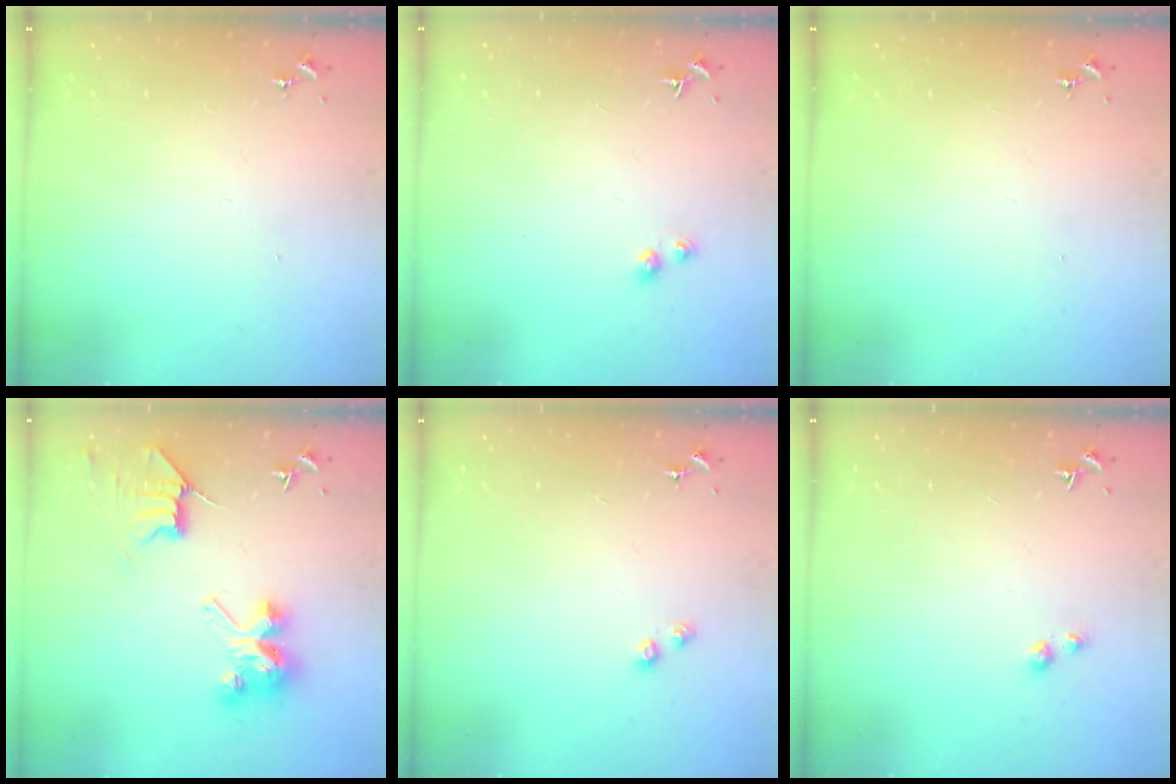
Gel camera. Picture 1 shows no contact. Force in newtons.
{"total": 2.7, "press": 2.7, "slide": 0.3}
{"total": 0.0}
{"total": 8.9, "press": 8.9, "slide": 0.6}
{"total": 3.2, "press": 3.2, "slide": 0.6}
{"total": 2.8, "press": 2.8, "slide": 0.3}